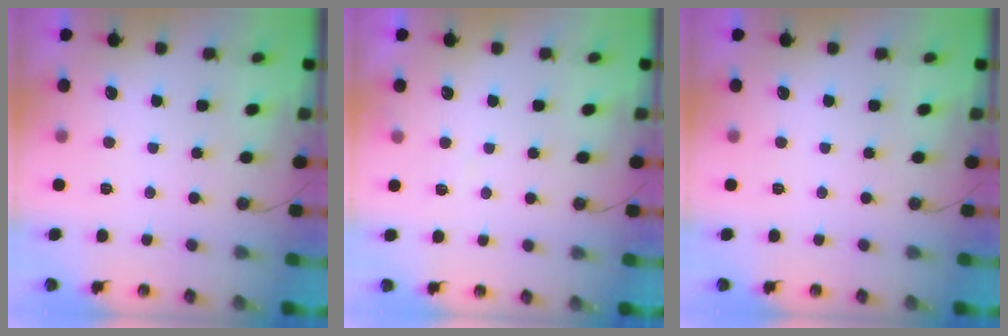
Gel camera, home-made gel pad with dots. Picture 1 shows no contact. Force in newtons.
{"total": 4.8, "press": 4.7, "slide": 0.8}
{"total": 0.0}